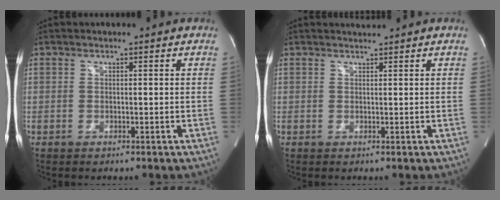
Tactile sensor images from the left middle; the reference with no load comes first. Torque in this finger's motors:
{"motor_torque": [-0.41, -0.11, -0.17, -0.02]}